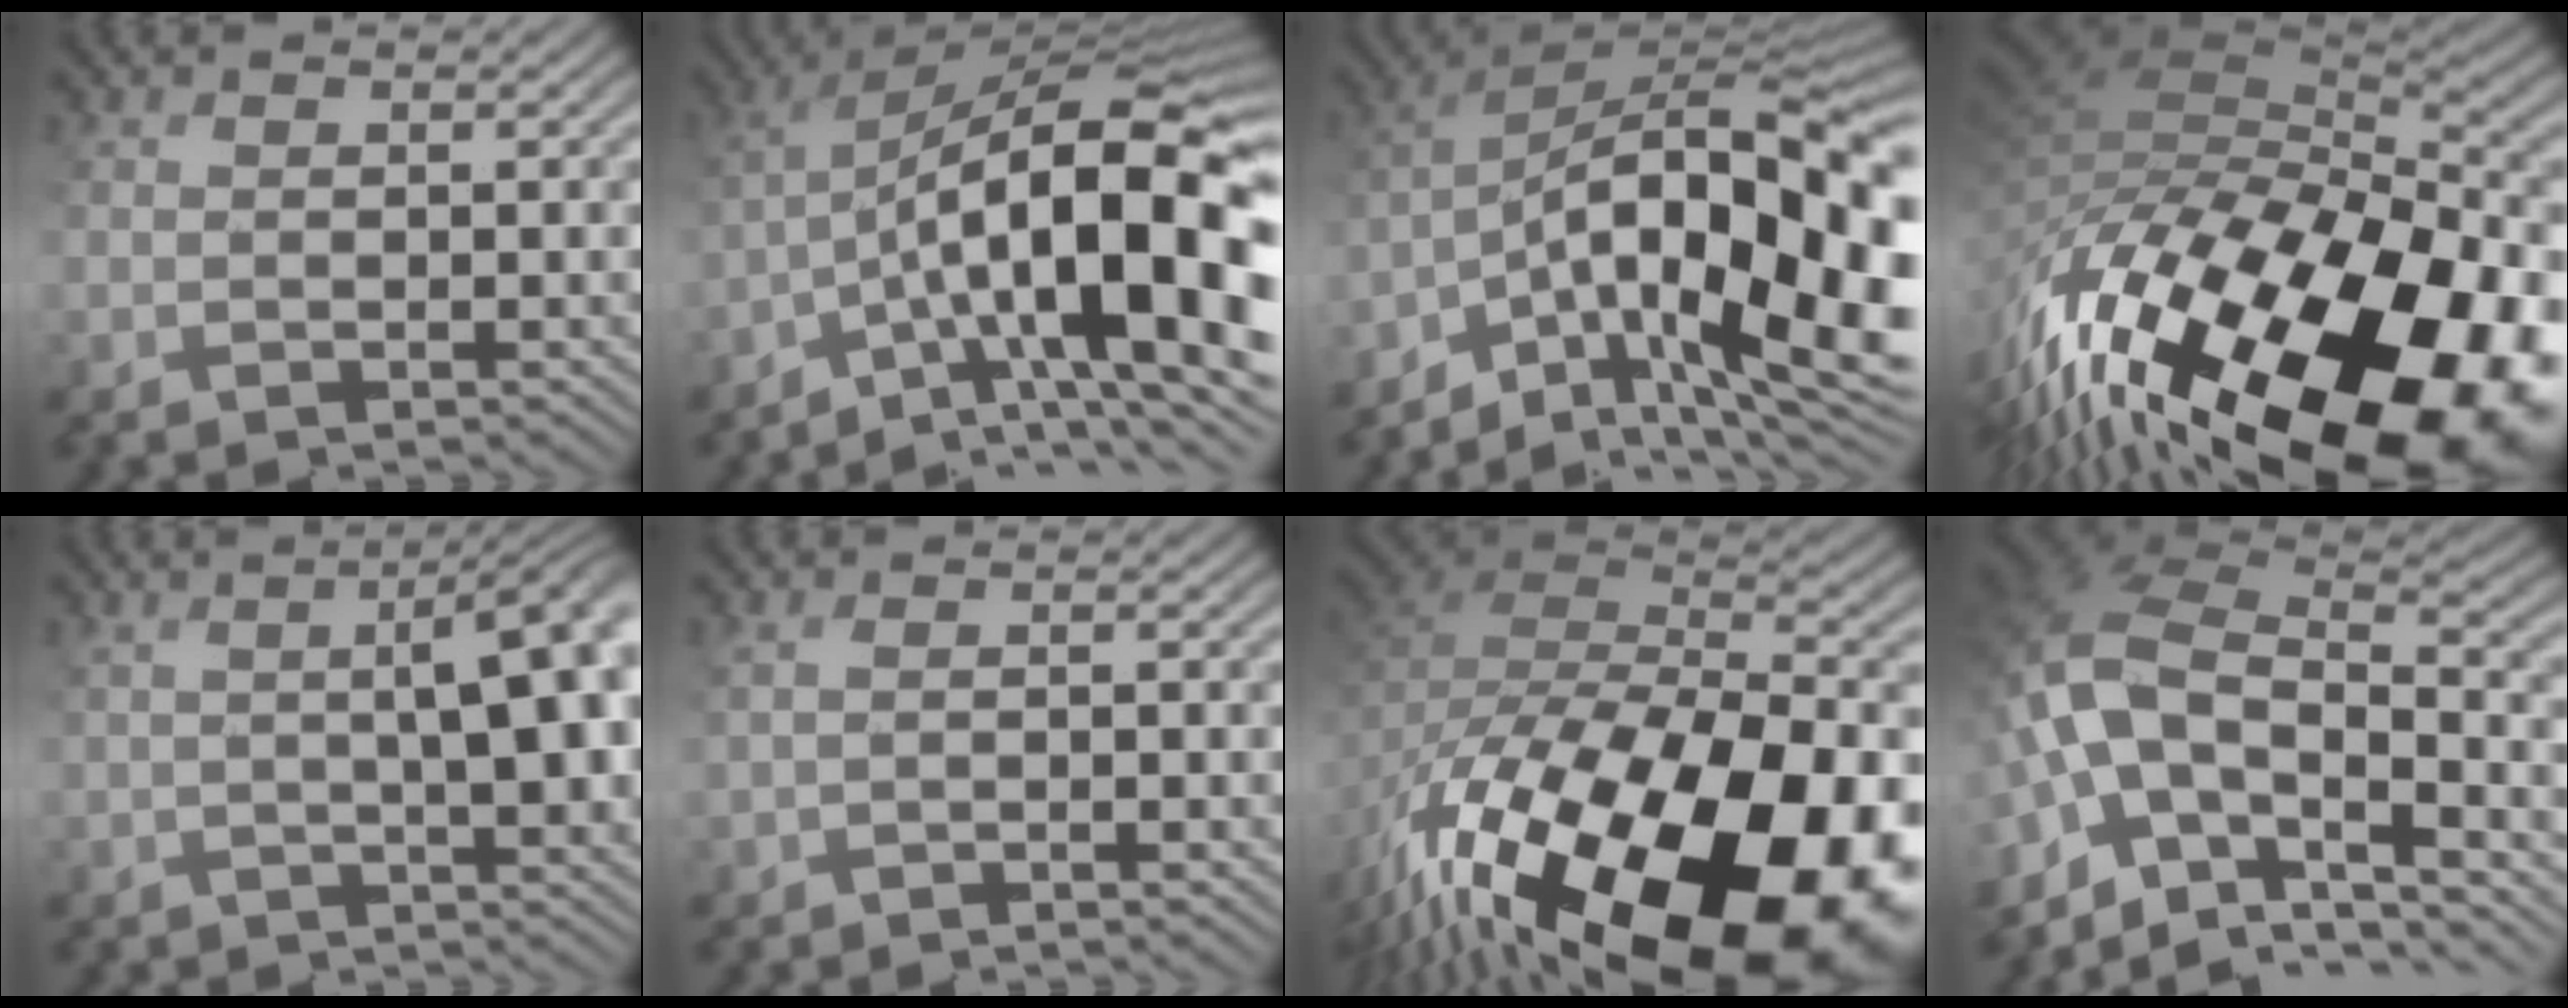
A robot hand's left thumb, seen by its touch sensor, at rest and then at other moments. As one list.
[{"total": 17.5, "force": [-4.7, 5.9, 15.8], "torque": [-0.237, 0.005, -0.072]}, {"total": 16.9, "force": [-6.6, 8.1, 13.2], "torque": [-0.247, -0.004, -0.108]}, {"total": 19.0, "force": [-8.7, 7.9, 14.9], "torque": [-0.306, -0.046, -0.111]}, {"total": 6.3, "force": [0.8, 1.9, 6.0], "torque": [-0.065, 0.014, 0.019]}, {"total": 0.6, "force": [-0.5, -0.4, -0.2], "torque": [0.002, 0.015, -0.011]}, {"total": 19.6, "force": [-10.9, 9.7, 13.1], "torque": [-0.236, -0.052, -0.131]}, {"total": 14.4, "force": [-5.4, 8.6, 10.1], "torque": [-0.276, 0.005, -0.091]}]